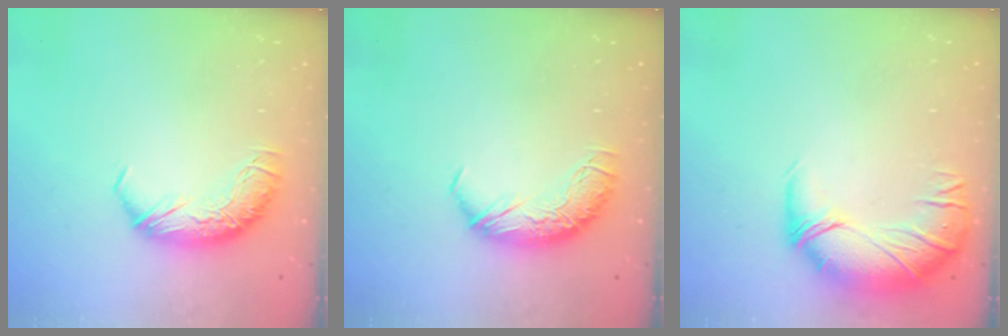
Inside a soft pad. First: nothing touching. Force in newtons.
{"total": 0.0}
{"total": 2.7, "press": 1.1, "slide": 2.5}